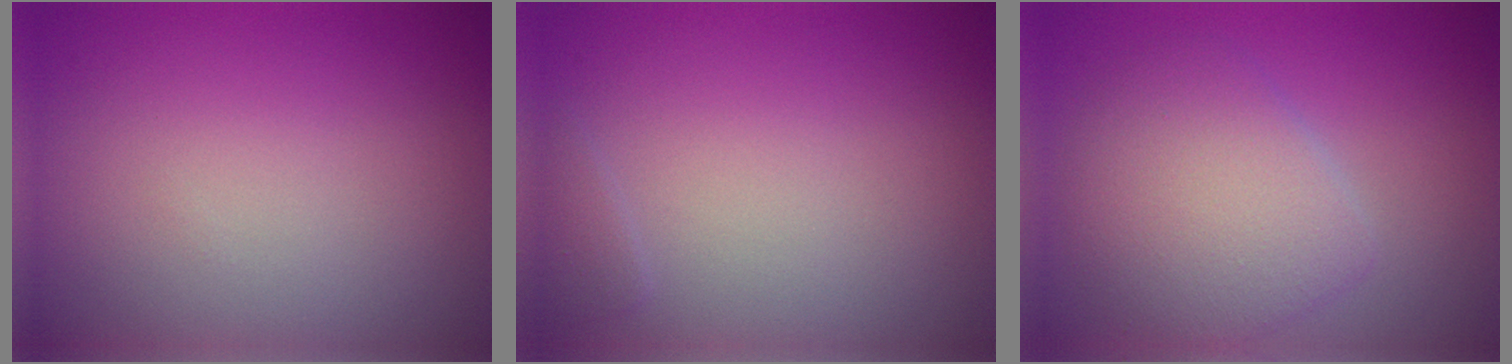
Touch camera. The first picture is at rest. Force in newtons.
{"total": 0.7, "press": 0.7, "slide": 0.1}
{"total": 5.0, "press": 5.0, "slide": 0.1}